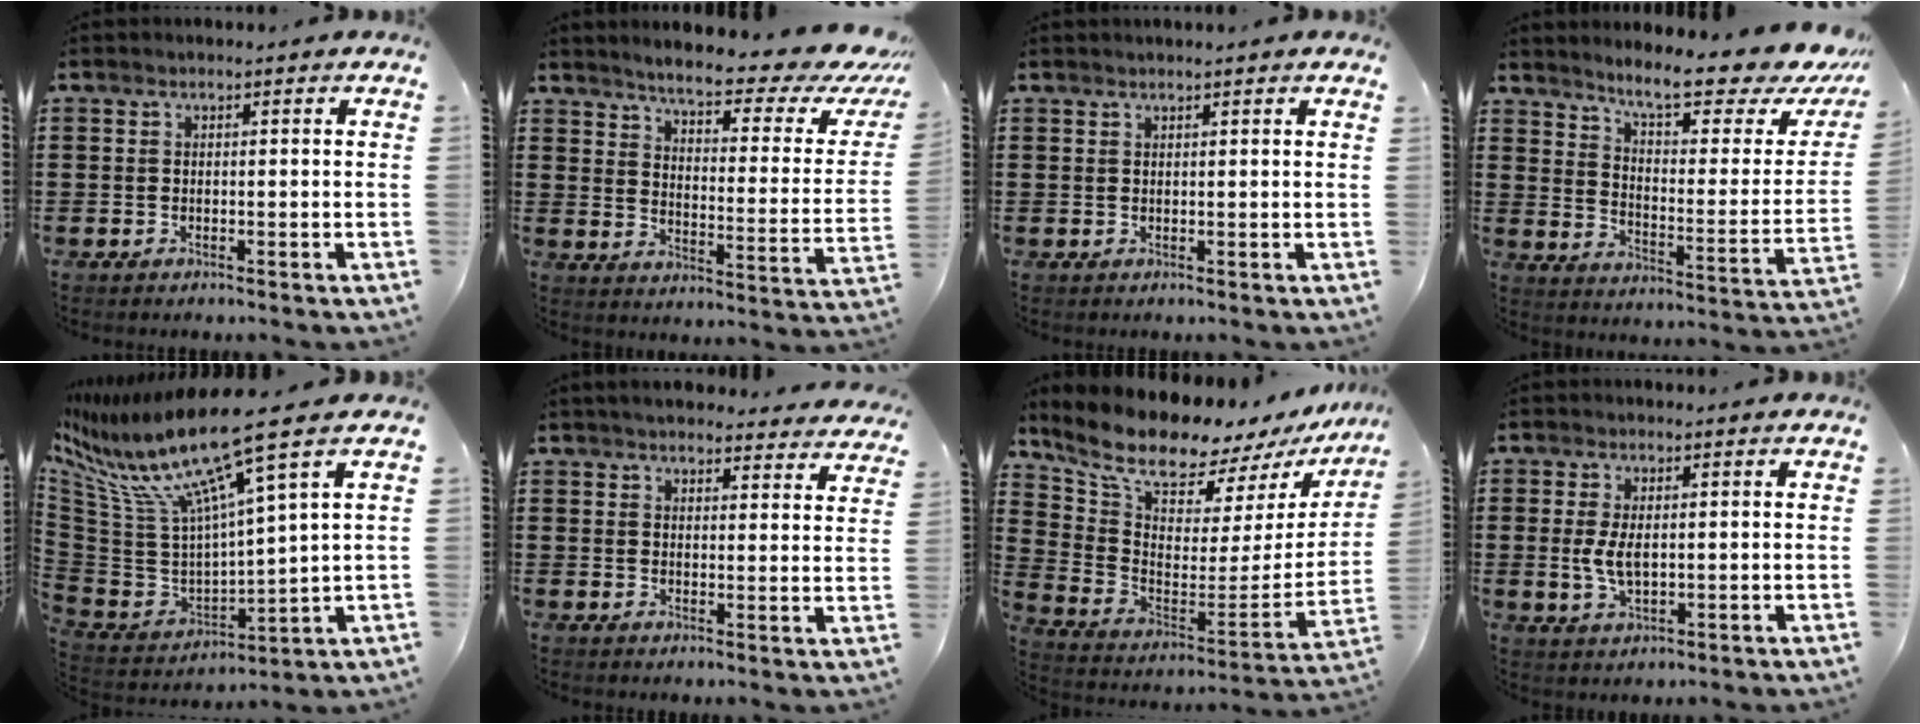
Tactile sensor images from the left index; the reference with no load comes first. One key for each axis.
{"total": 6.6, "fx": 5.6, "fy": 0.0, "fz": 3.5, "tx": -0.076, "ty": -0.046, "tz": 0.087}
{"total": 1.1, "fx": 0.9, "fy": -0.1, "fz": 0.5, "tx": -0.010, "ty": -0.002, "tz": 0.017}
{"total": 10.0, "fx": 8.4, "fy": 0.6, "fz": 5.3, "tx": -0.104, "ty": -0.063, "tz": 0.137}
{"total": 14.4, "fx": 9.1, "fy": 1.2, "fz": 11.1, "tx": -0.268, "ty": -0.071, "tz": 0.136}
{"total": 3.9, "fx": 3.8, "fy": 0.3, "fz": 0.7, "tx": -0.020, "ty": -0.020, "tz": 0.065}
{"total": 10.7, "fx": 9.4, "fy": 2.8, "fz": 4.5, "tx": -0.129, "ty": -0.072, "tz": 0.165}
{"total": 4.3, "fx": 0.3, "fy": 2.1, "fz": 3.7, "tx": -0.088, "ty": 0.001, "tz": 0.000}